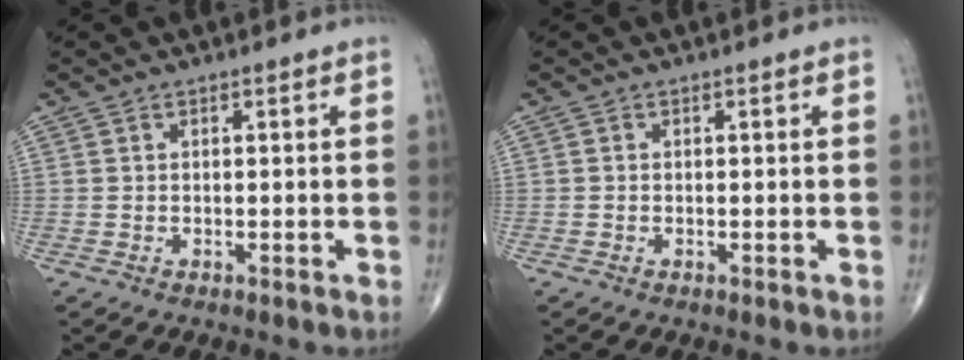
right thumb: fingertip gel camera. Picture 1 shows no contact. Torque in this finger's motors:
{"motor_torque": [-0.02, -0.22, -0.39, 0.12, -0.03]}